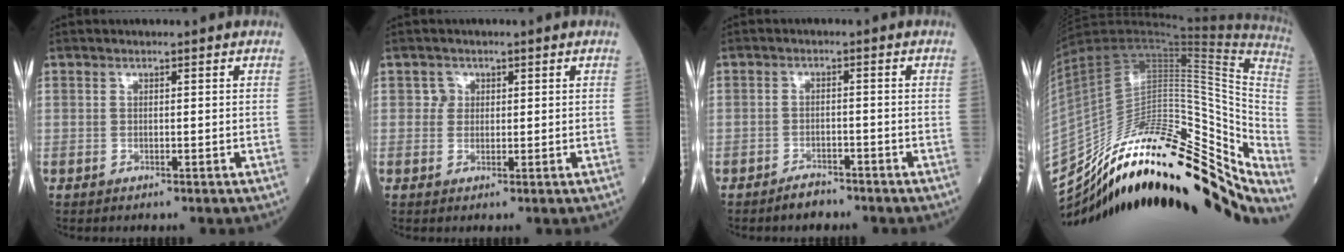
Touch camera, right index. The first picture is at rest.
{"total": 1.5, "force": [0.5, 1.4, 0.2], "torque": [0.008, 0.000, 0.002]}
{"total": 2.6, "force": [-2.4, 0.9, 0.7], "torque": [-0.017, 0.001, -0.038]}
{"total": 34.5, "force": [-21.4, 11.7, 24.4], "torque": [-0.367, 0.013, -0.323]}